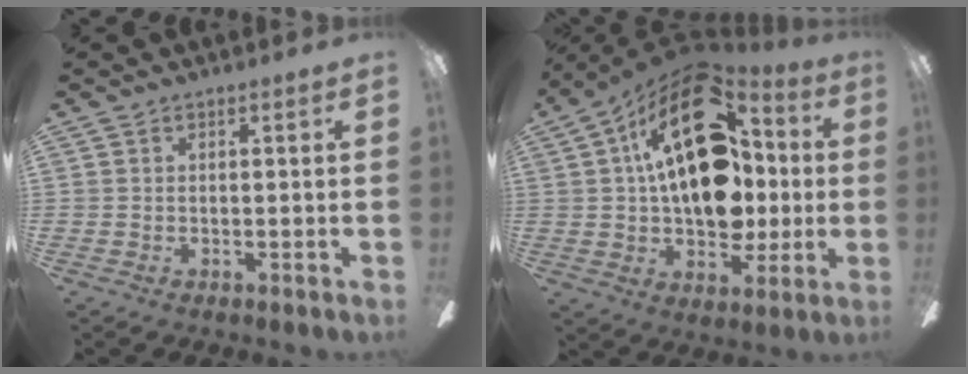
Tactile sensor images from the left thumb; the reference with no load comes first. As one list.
[{"total": 25.0, "force": [6.7, 14.8, 19.0], "torque": [-0.320, -0.024, 0.115]}]